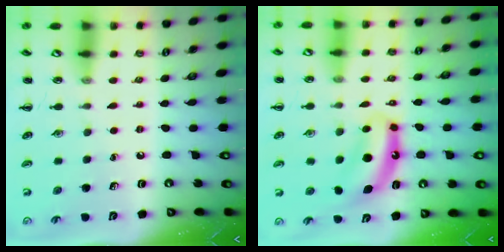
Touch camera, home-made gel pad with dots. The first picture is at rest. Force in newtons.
{"total": 8.2, "press": 8.0, "slide": 1.6}